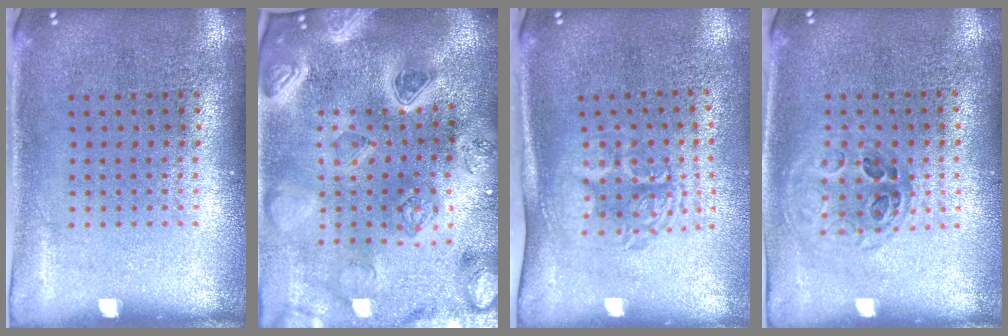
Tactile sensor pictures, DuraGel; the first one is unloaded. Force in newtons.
{"total": 4.6, "press": 4.0, "slide": 2.2}
{"total": 1.7, "press": 1.3, "slide": 1.1}
{"total": 1.0, "press": 1.0, "slide": 0.4}